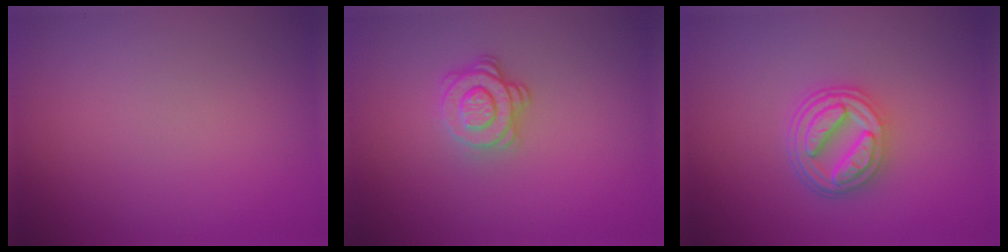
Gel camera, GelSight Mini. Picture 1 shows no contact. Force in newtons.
{"total": 2.8, "press": 2.5, "slide": 1.3}
{"total": 4.7, "press": 3.7, "slide": 2.9}